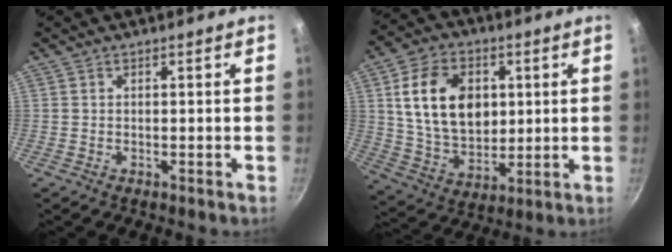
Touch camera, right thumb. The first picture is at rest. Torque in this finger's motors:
{"motor_torque": [-0.71, 1.93, 0.82, 0.88, 0.36]}